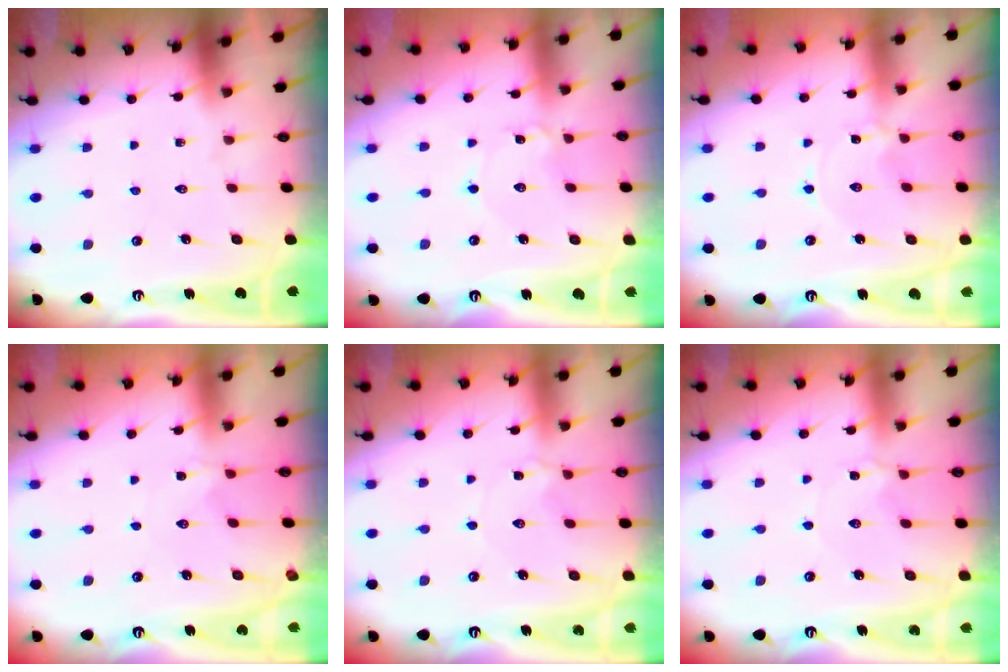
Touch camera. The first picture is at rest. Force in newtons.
{"total": 0.8, "press": 0.8, "slide": 0.0}
{"total": 0.0}
{"total": 0.6, "press": 0.5, "slide": 0.2}
{"total": 2.5, "press": 2.5, "slide": 0.3}
{"total": 2.5, "press": 2.5, "slide": 0.3}